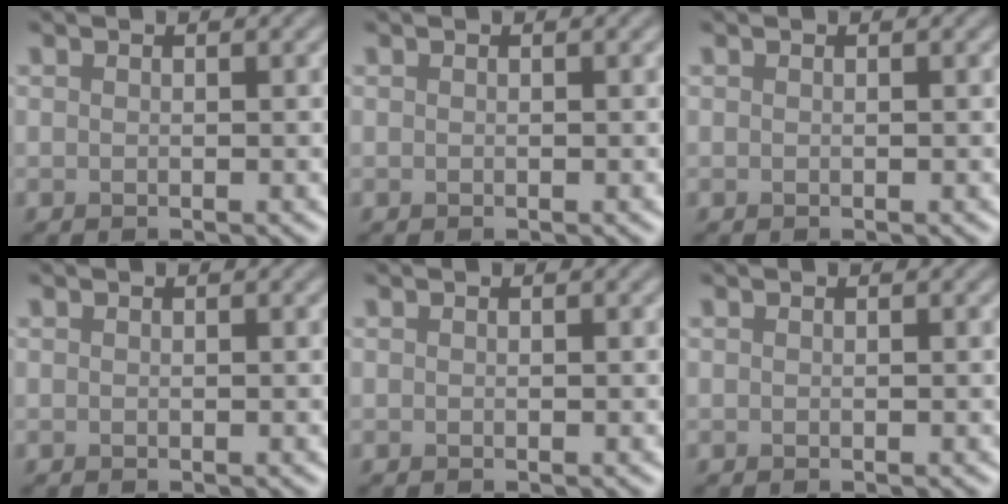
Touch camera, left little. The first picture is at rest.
{"total": 0.0}
{"total": 0.0}
{"total": 0.0}
{"total": 0.0}
{"total": 0.0}